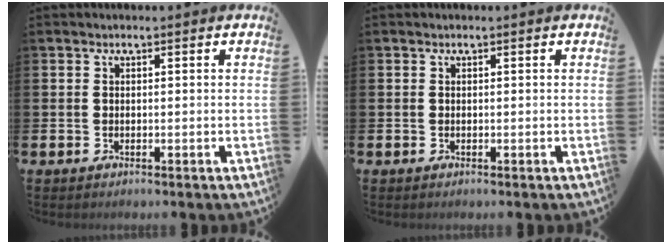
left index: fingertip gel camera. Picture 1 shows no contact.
{"total": 0.0}